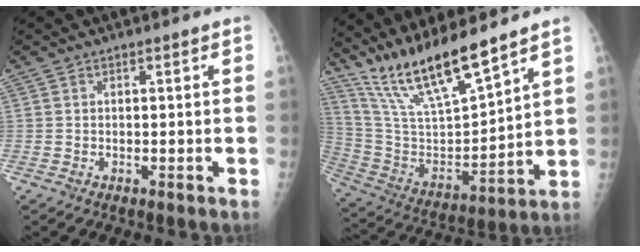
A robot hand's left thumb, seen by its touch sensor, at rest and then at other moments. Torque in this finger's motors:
{"motor_torque": [0.42, 0.01, 1.43, -1.35, 0.16]}